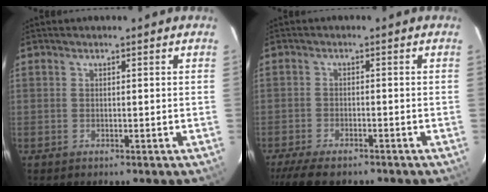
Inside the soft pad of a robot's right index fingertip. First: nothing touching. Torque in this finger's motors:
{"motor_torque": [0.86, -0.74, 0.38, 0.08]}